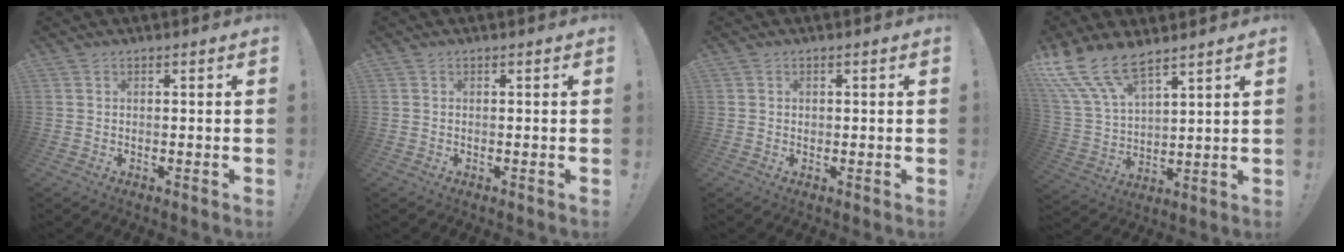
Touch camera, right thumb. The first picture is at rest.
{"total": 0.0}
{"total": 0.6, "force": [0.3, 0.5, 0.1], "torque": [0.006, -0.002, 0.004]}
{"total": 14.3, "force": [11.0, 5.4, 7.5], "torque": [-0.157, -0.062, 0.208]}